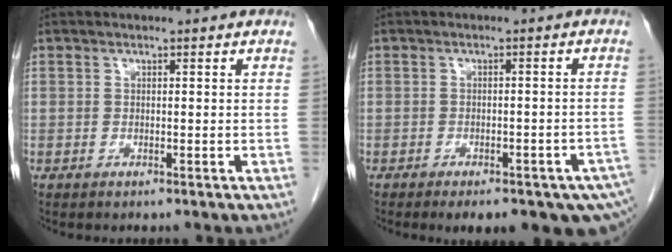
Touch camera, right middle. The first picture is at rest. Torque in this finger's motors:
{"motor_torque": [1.17, -0.97, 0.16, 0.03]}